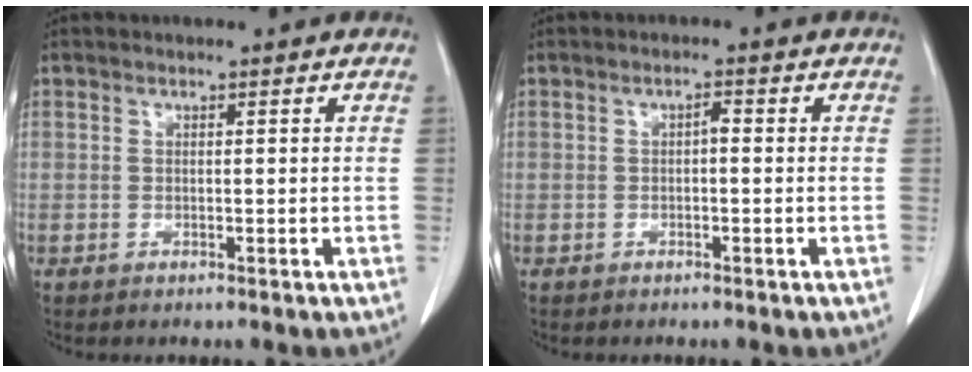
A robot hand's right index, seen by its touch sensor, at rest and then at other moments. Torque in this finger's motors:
{"motor_torque": [0.31, -0.18, 0.15, 0.03]}